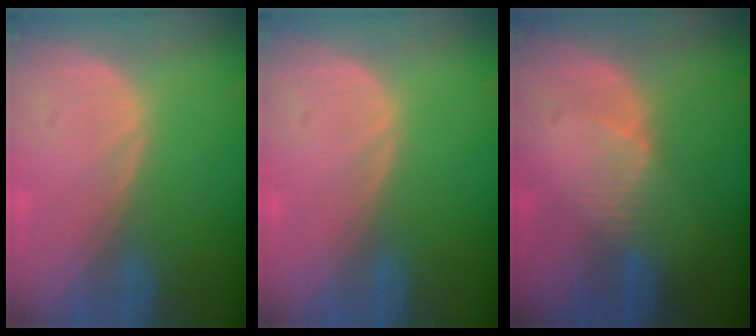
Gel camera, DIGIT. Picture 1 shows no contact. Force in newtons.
{"total": 0.0}
{"total": 2.7, "press": 2.7, "slide": 0.3}